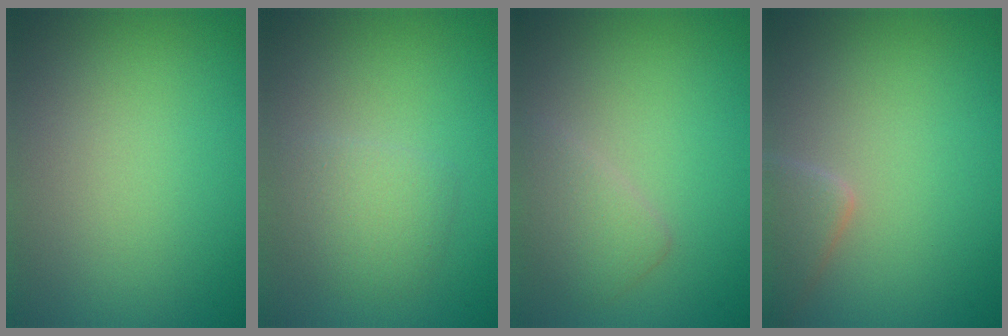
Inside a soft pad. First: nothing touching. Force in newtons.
{"total": 2.3, "press": 2.3, "slide": 0.0}
{"total": 2.4, "press": 2.4, "slide": 0.1}
{"total": 2.5, "press": 2.5, "slide": 0.3}